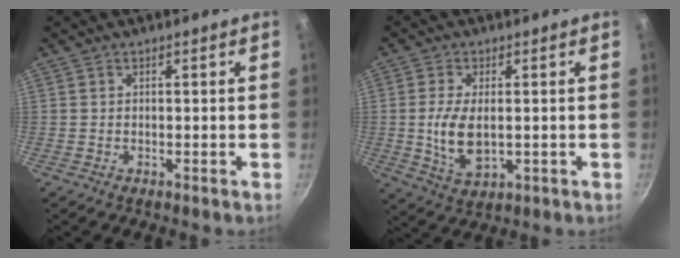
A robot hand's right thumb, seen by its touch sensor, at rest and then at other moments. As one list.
[{"total": 8.3, "force": [-0.2, 4.3, 7.0], "torque": [-0.143, -0.008, 0.002]}]